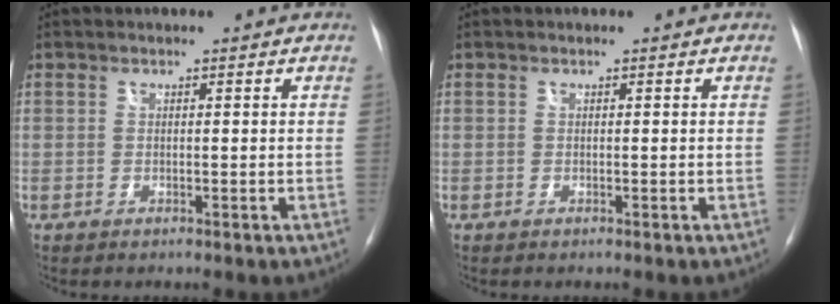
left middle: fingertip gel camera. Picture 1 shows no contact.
{"total": 0.0}